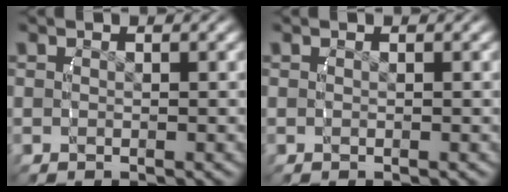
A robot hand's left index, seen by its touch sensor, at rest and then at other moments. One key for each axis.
{"total": 0.0}